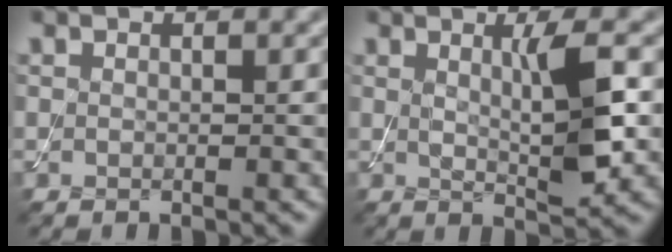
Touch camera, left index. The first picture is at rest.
{"total": 4.3, "force": [0.7, 0.7, 4.2], "torque": [-0.071, -0.008, 0.016]}